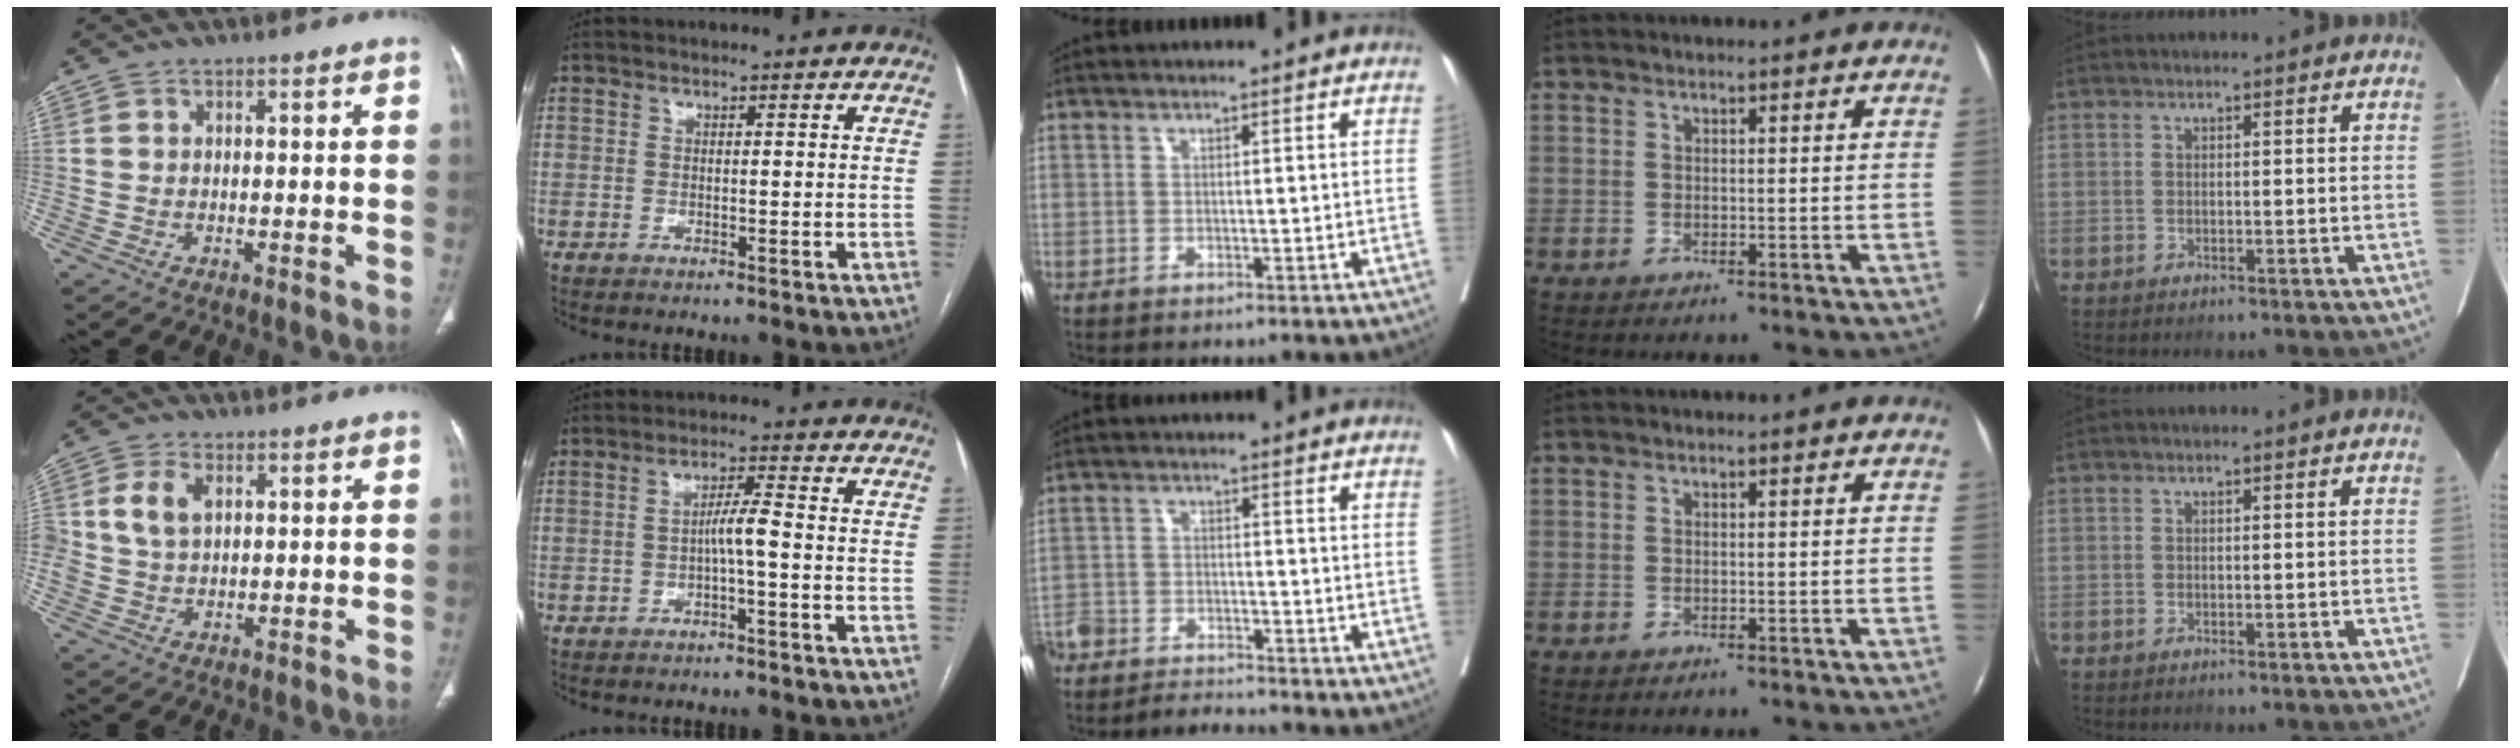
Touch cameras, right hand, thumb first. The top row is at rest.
{"thumb": {"total": 5.6, "force": [1.3, 3.8, 4.0], "torque": [-0.080, 0.004, 0.027]}, "index": {"total": 3.6, "force": [-1.1, -0.1, 3.4], "torque": [-0.059, 0.008, -0.019]}, "middle": {"total": 7.8, "force": [-7.6, 1.2, 1.3], "torque": [-0.013, 0.004, -0.127]}}